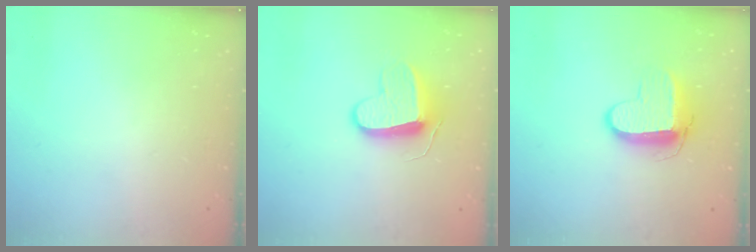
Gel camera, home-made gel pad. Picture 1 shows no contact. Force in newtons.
{"total": 10.3, "press": 10.2, "slide": 1.2}
{"total": 9.5, "press": 9.5, "slide": 0.8}